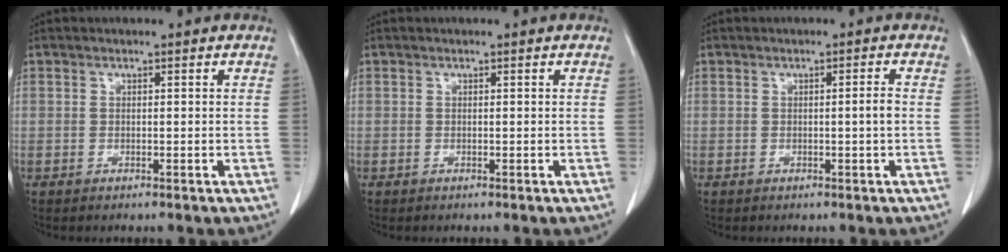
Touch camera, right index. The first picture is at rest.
{"total": 0.0}
{"total": 1.5, "force": [-0.3, -0.3, 1.4], "torque": [-0.021, -0.001, -0.004]}